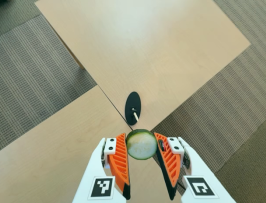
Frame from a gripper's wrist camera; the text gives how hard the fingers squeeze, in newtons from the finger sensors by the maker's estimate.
{"total": 11.5, "left": 10.9, "right": 12.0}